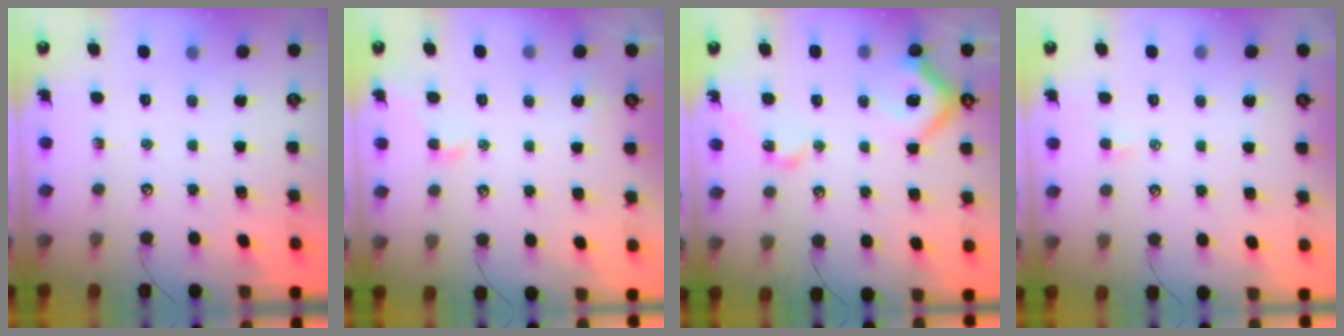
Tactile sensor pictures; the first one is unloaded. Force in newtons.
{"total": 2.3, "press": 2.2, "slide": 0.7}
{"total": 11.9, "press": 11.8, "slide": 1.5}
{"total": 0.7, "press": 0.6, "slide": 0.4}